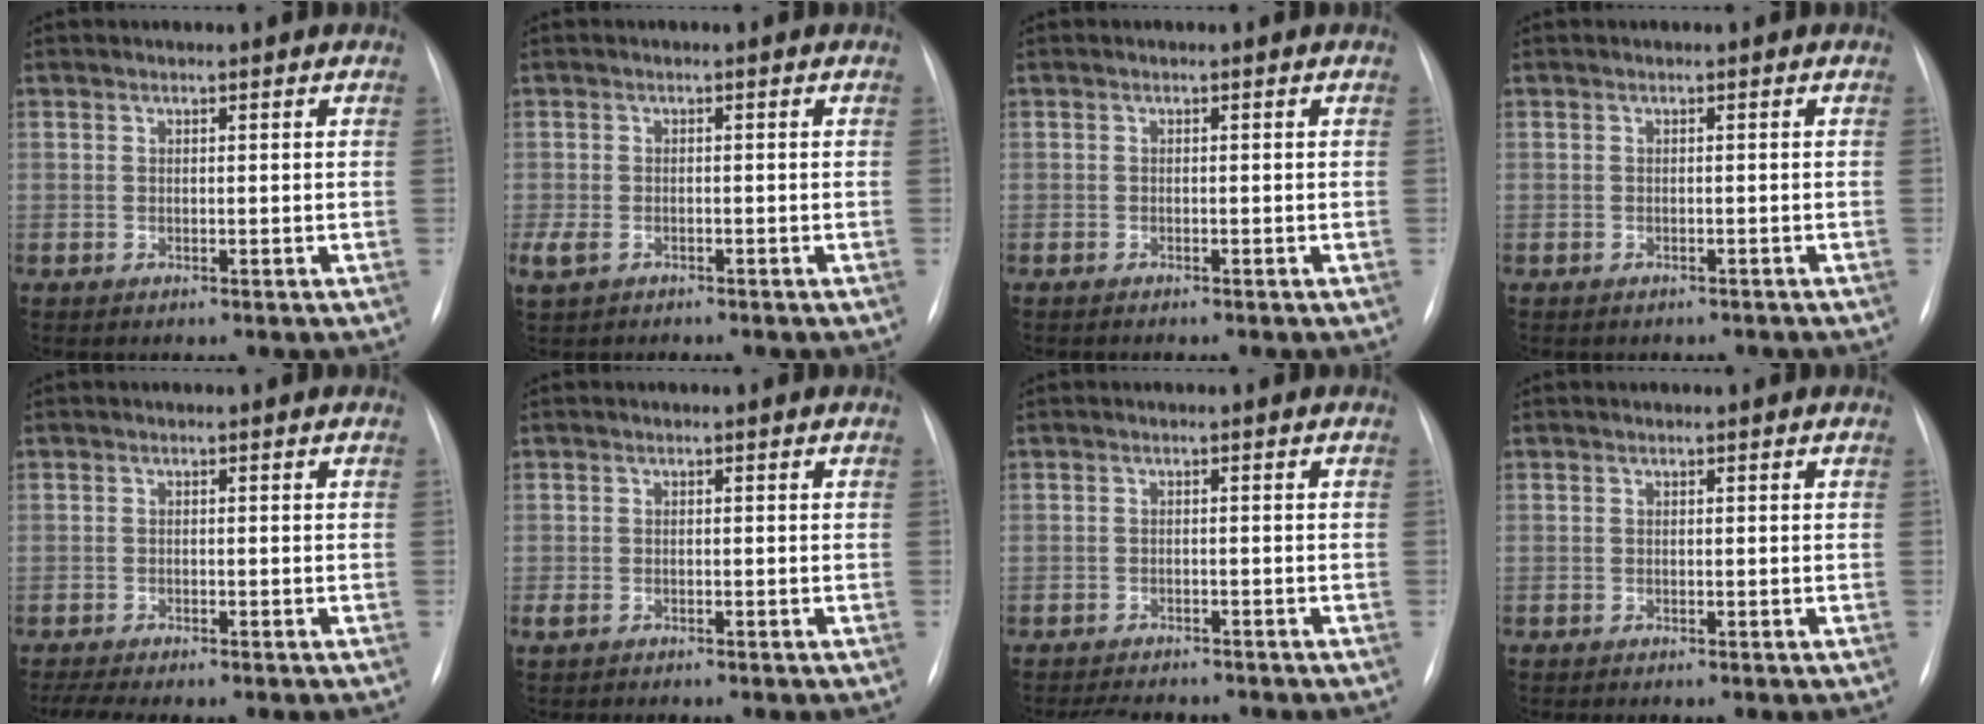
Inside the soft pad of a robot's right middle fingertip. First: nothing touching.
{"total": 3.4, "force": [-2.0, 2.0, 1.9], "torque": [-0.050, -0.008, -0.031]}
{"total": 1.5, "force": [-1.3, 0.3, 0.7], "torque": [-0.012, -0.005, -0.015]}
{"total": 2.7, "force": [-2.4, 1.2, 0.6], "torque": [-0.011, 0.000, -0.026]}
{"total": 5.4, "force": [-4.5, 0.7, 2.8], "torque": [-0.044, -0.003, -0.065]}
{"total": 2.2, "force": [-1.8, 1.0, 1.0], "torque": [-0.020, -0.005, -0.022]}
{"total": 6.7, "force": [-6.2, 1.6, 1.9], "torque": [-0.026, -0.007, -0.084]}
{"total": 0.6, "force": [-0.5, 0.1, 0.3], "torque": [-0.007, -0.003, -0.008]}